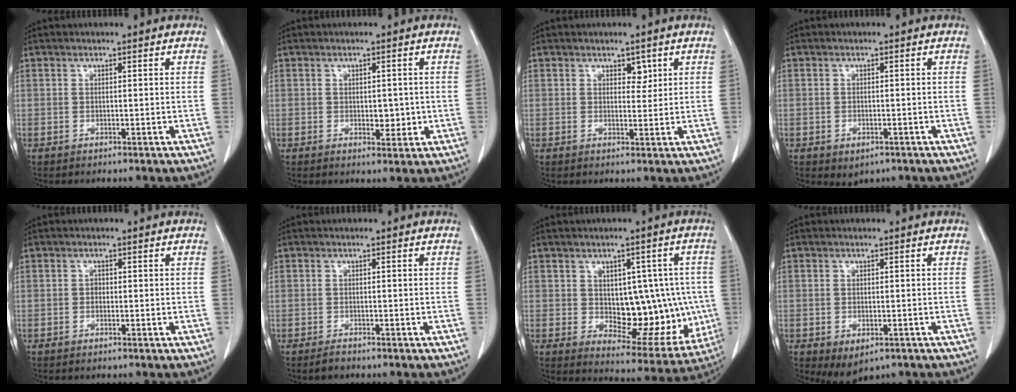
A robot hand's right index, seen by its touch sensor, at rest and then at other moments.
{"total": 3.0, "force": [-0.3, 1.8, 2.5], "torque": [-0.029, -0.002, 0.002]}
{"total": 2.0, "force": [1.1, 1.2, 1.1], "torque": [-0.010, -0.002, 0.017]}
{"total": 2.4, "force": [-1.3, 1.5, 1.3], "torque": [-0.016, -0.001, -0.006]}
{"total": 0.7, "force": [-0.3, 0.5, 0.4], "torque": [-0.003, 0.003, -0.007]}
{"total": 1.2, "force": [-1.1, 0.2, 0.5], "torque": [-0.013, -0.002, -0.018]}
{"total": 14.6, "force": [-0.5, 8.0, 12.2], "torque": [-0.148, 0.011, 0.021]}
{"total": 4.0, "force": [-2.1, 2.3, 2.6], "torque": [-0.038, -0.006, -0.020]}